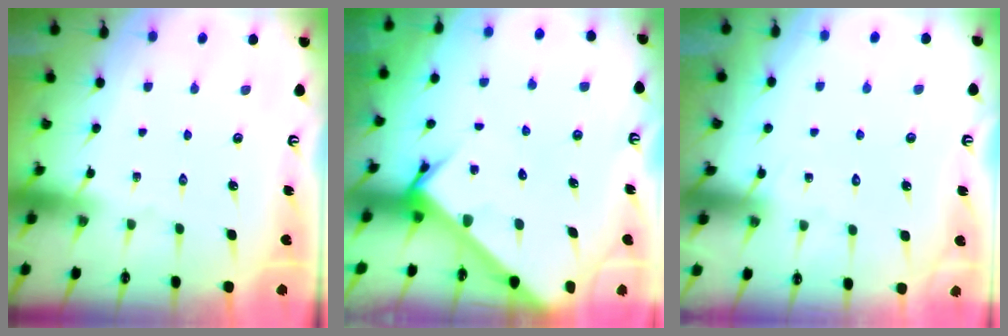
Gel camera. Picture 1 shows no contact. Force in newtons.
{"total": 4.6, "press": 4.6, "slide": 0.3}
{"total": 6.2, "press": 6.2, "slide": 0.4}